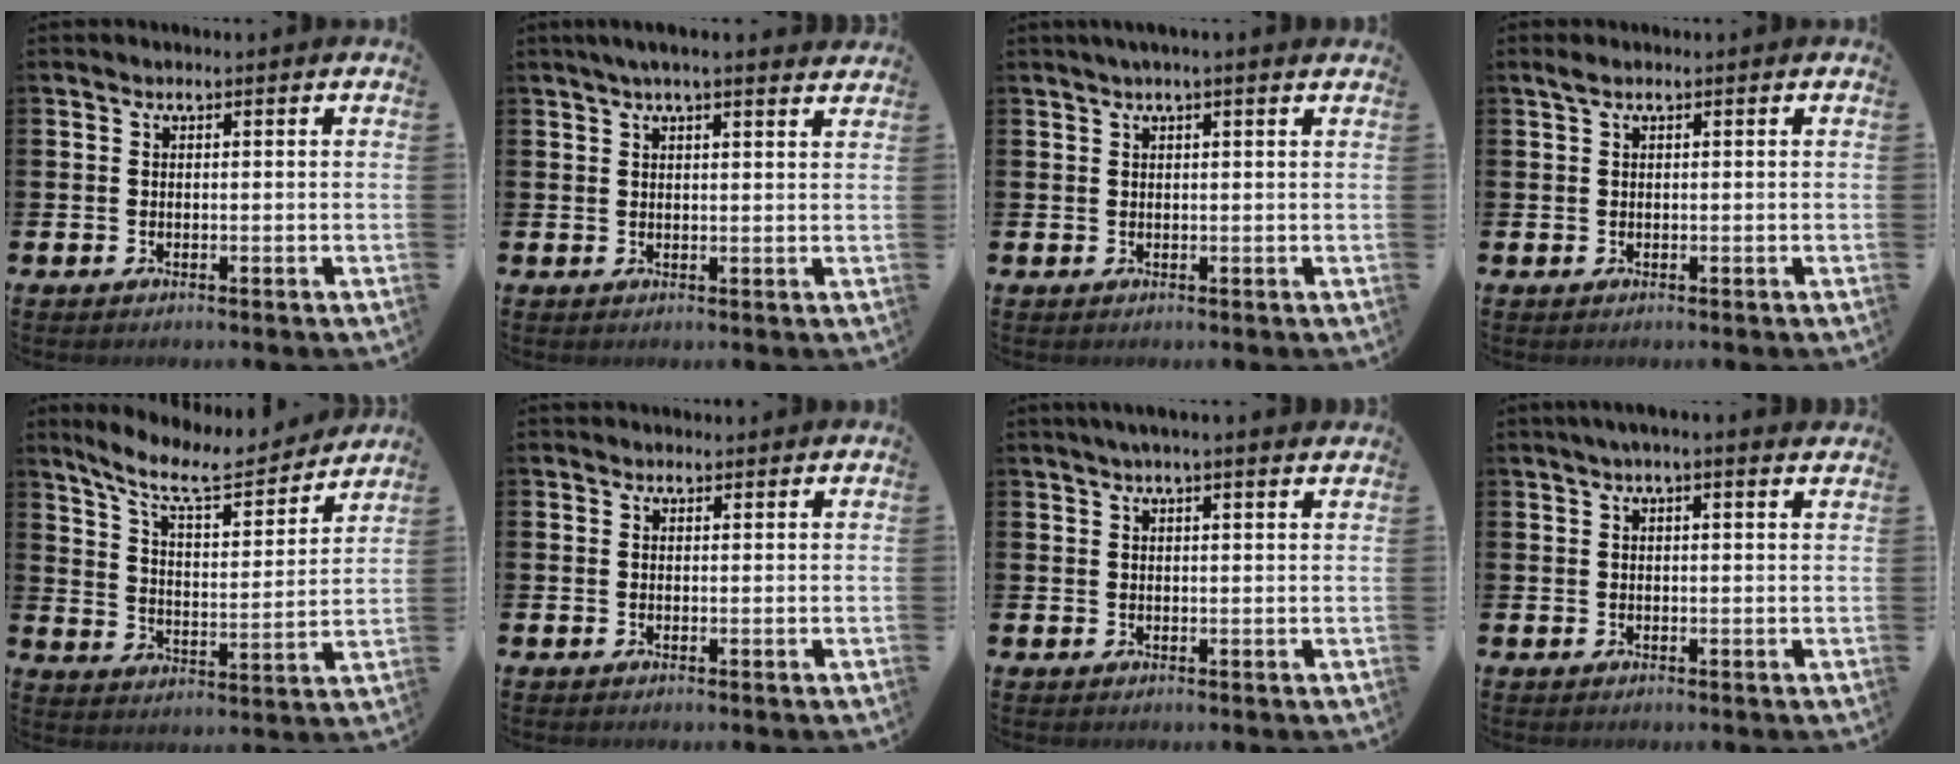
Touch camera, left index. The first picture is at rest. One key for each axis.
{"total": 3.4, "fx": 3.1, "fy": 0.0, "fz": 1.6, "tx": -0.038, "ty": -0.006, "tz": 0.055}
{"total": 1.7, "fx": 1.3, "fy": -0.1, "fz": 1.1, "tx": -0.021, "ty": 0.001, "tz": 0.022}
{"total": 1.0, "fx": 0.5, "fy": 0.2, "fz": 0.8, "tx": -0.021, "ty": 0.005, "tz": 0.009}
{"total": 8.9, "fx": 8.0, "fy": 1.8, "fz": 3.5, "tx": -0.098, "ty": -0.050, "tz": 0.139}
{"total": 0.9, "fx": 0.8, "fy": 0.4, "fz": 0.0, "tx": 0.006, "ty": 0.001, "tz": 0.014}
{"total": 2.5, "fx": 2.2, "fy": -0.1, "fz": 1.2, "tx": -0.028, "ty": -0.003, "tz": 0.040}
{"total": 2.0, "fx": 1.6, "fy": 0.0, "fz": 1.3, "tx": -0.018, "ty": -0.001, "tz": 0.026}